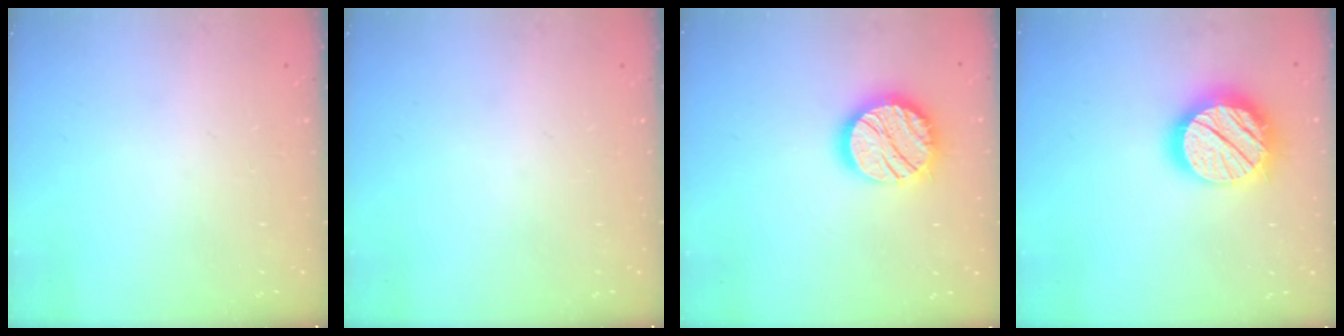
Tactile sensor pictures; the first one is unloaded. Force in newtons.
{"total": 0.0}
{"total": 17.1, "press": 17.1, "slide": 1.3}
{"total": 19.3, "press": 19.3, "slide": 1.5}